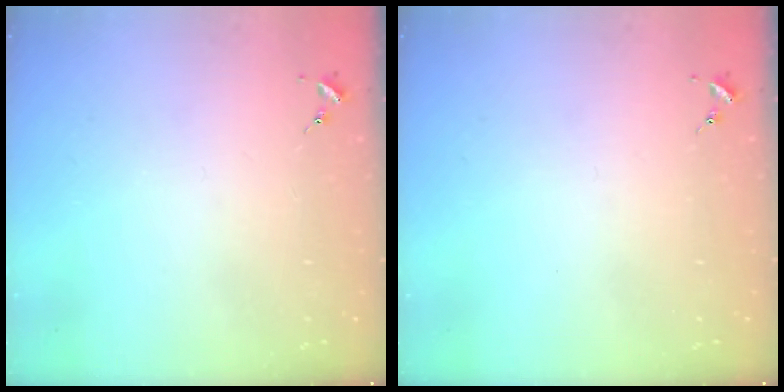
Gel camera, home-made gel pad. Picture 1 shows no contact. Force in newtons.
{"total": 0.0}